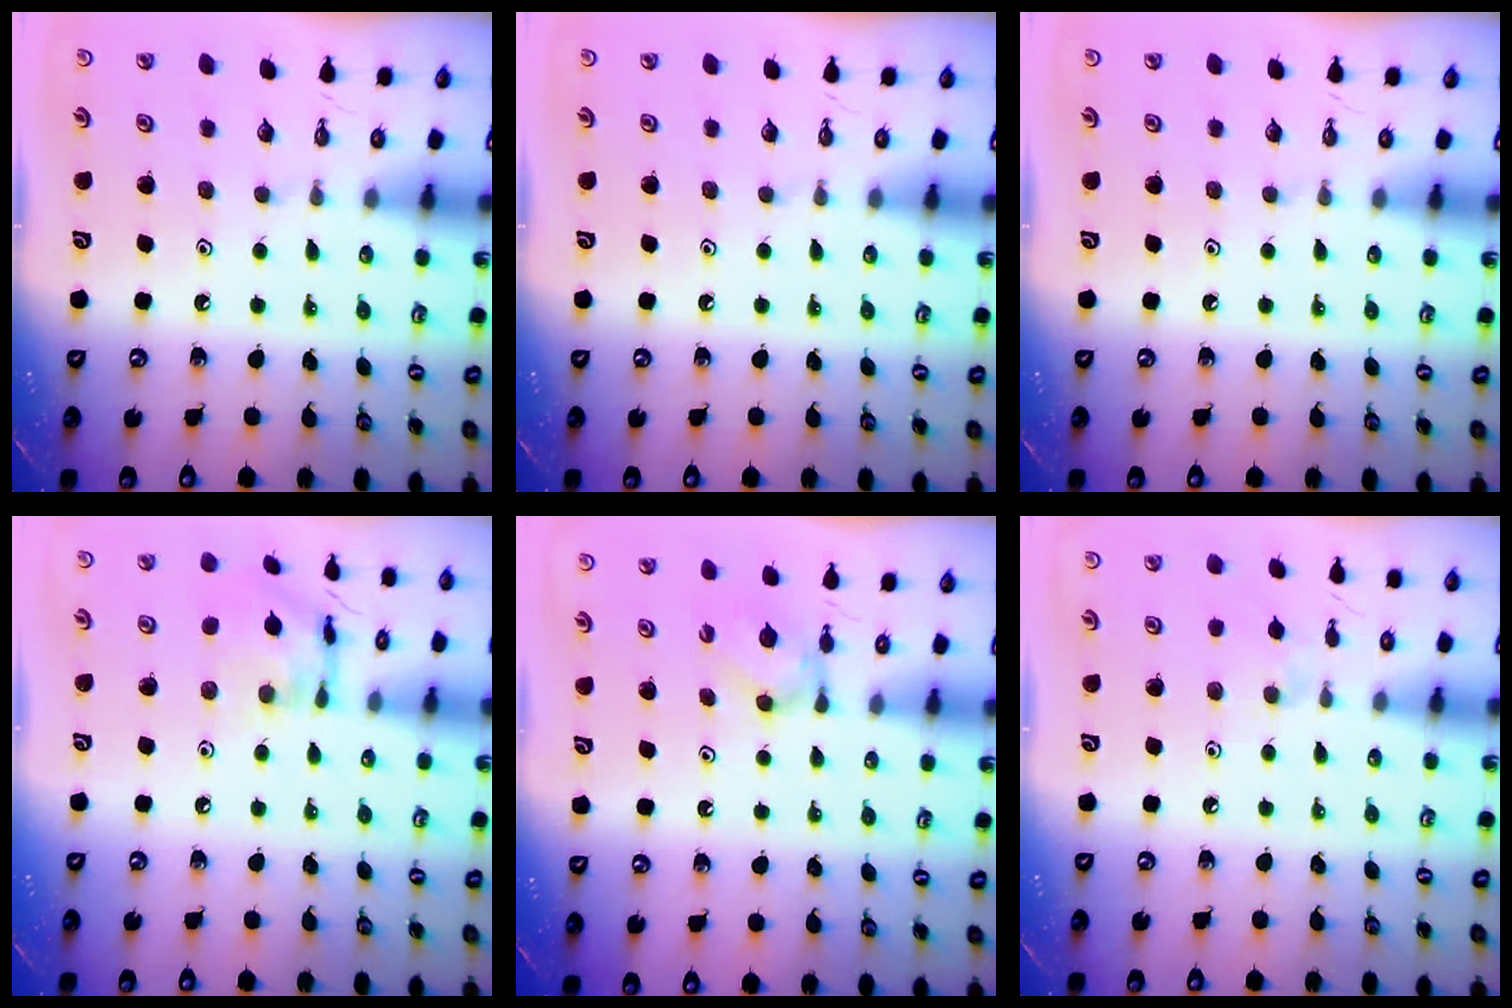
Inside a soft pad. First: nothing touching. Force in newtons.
{"total": 0.0}
{"total": 0.0}
{"total": 12.0, "press": 12.0, "slide": 0.9}
{"total": 3.7, "press": 3.6, "slide": 0.6}
{"total": 2.9, "press": 2.9, "slide": 0.5}